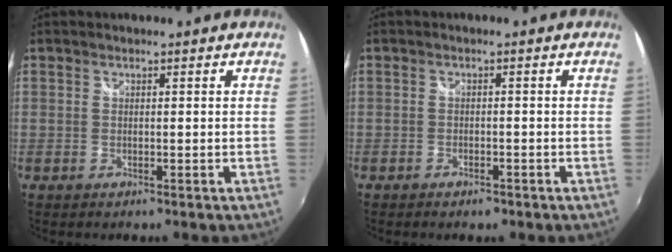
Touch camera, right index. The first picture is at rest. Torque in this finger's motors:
{"motor_torque": [0.02, -0.01, 0.11, 0.00]}